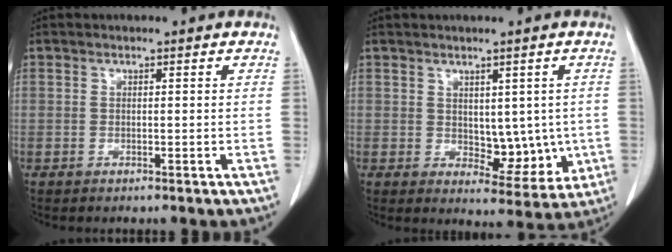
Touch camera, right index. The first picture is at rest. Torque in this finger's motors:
{"motor_torque": [0.14, 0.14, 0.03, 0.02]}